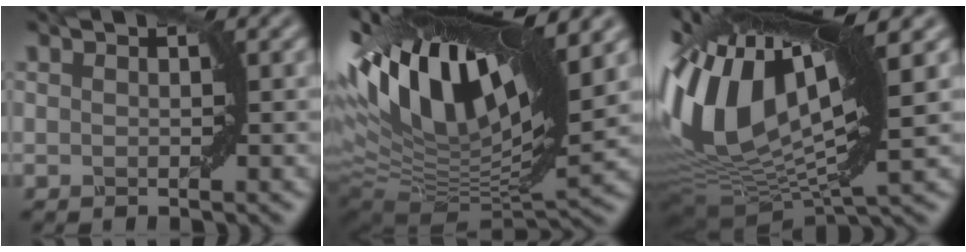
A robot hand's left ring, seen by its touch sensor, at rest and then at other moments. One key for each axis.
{"total": 16.1, "fx": 6.9, "fy": 5.5, "fz": 13.5, "tx": -0.255, "ty": 0.026, "tz": 0.118}
{"total": 15.5, "fx": 2.9, "fy": 6.9, "fz": 13.5, "tx": -0.295, "ty": 0.020, "tz": 0.045}